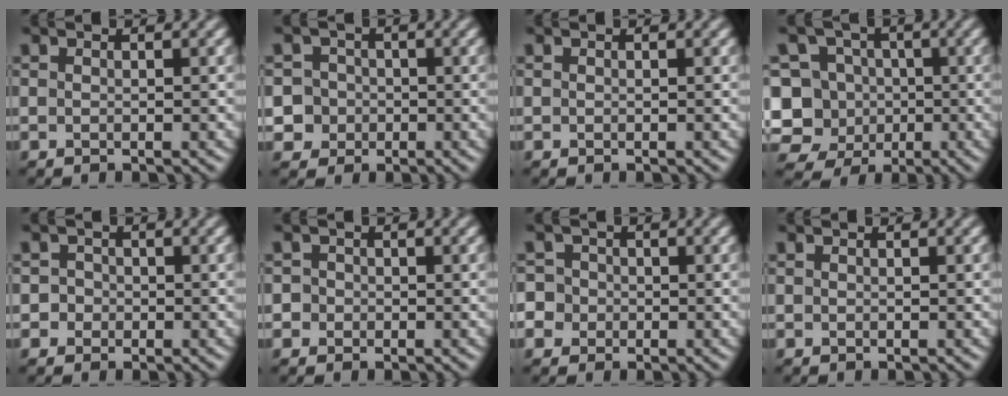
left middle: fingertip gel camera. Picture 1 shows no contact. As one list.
[{"total": 5.3, "force": [-1.3, 5.0, 1.1], "torque": [-0.006, 0.015, -0.044]}, {"total": 0.0}, {"total": 10.0, "force": [-2.0, 9.3, 3.0], "torque": [-0.073, 0.024, -0.066]}, {"total": 1.5, "force": [0.0, 1.5, 0.3], "torque": [0.017, 0.006, -0.009]}, {"total": 1.5, "force": [0.0, 1.5, 0.3], "torque": [0.012, 0.007, -0.010]}, {"total": 5.4, "force": [-0.9, 5.1, 1.7], "torque": [-0.030, 0.025, -0.043]}, {"total": 0.0}]